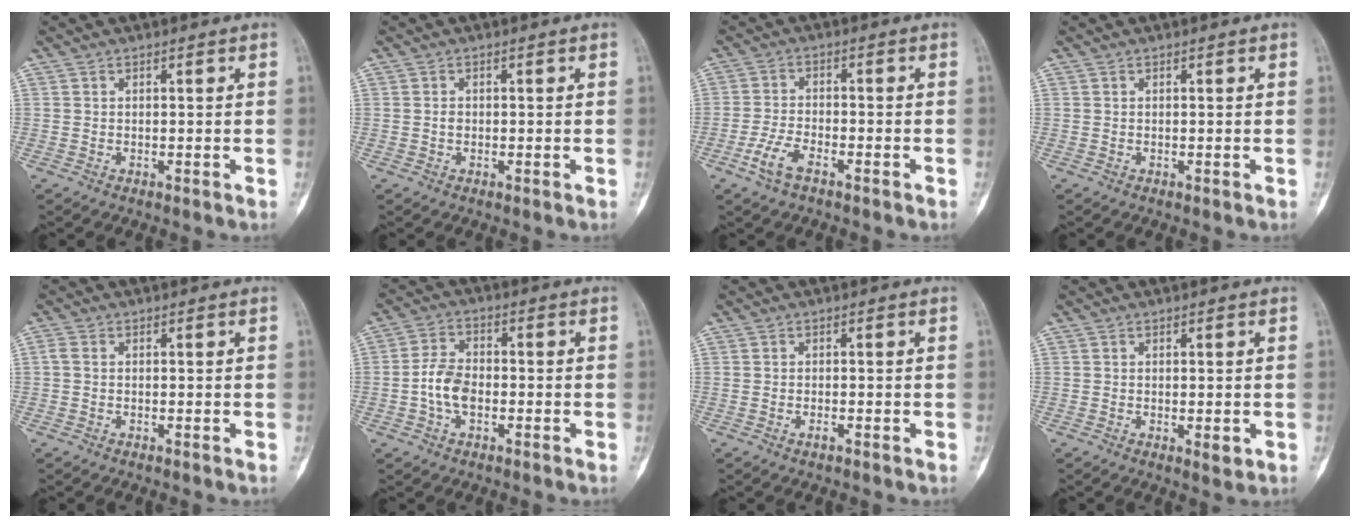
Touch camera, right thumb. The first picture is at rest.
{"total": 0.9, "force": [-0.3, 0.7, 0.5], "torque": [-0.004, 0.004, -0.008]}
{"total": 5.1, "force": [-3.0, 2.1, 3.6], "torque": [-0.077, 0.018, -0.056]}
{"total": 0.0}
{"total": 1.3, "force": [-0.3, 0.8, 1.0], "torque": [-0.025, -0.001, -0.012]}
{"total": 6.4, "force": [-1.7, 3.9, 4.7], "torque": [-0.089, 0.021, -0.041]}
{"total": 0.9, "force": [-0.5, 0.4, 0.7], "torque": [-0.010, 0.004, -0.008]}
{"total": 1.9, "force": [-0.3, 0.8, 1.7], "torque": [-0.019, -0.004, 0.001]}